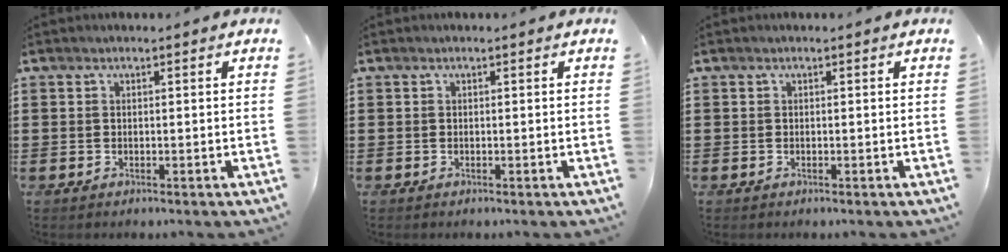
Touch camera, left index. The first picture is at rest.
{"total": 0.0}
{"total": 0.0}